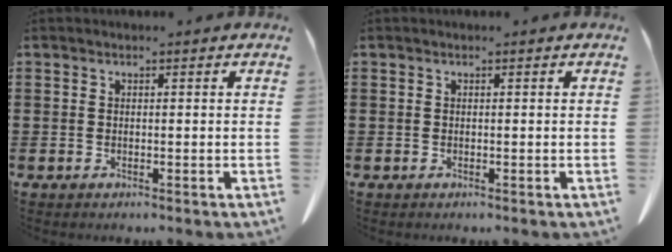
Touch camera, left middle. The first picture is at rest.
{"total": 0.0}